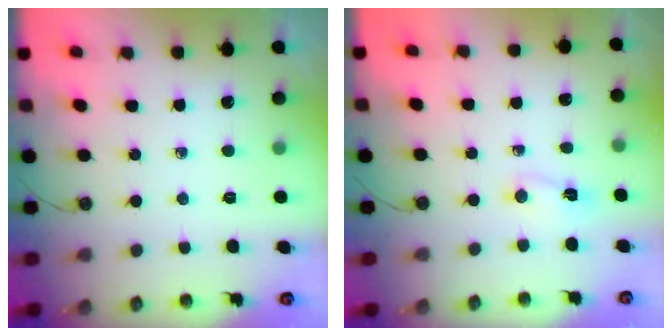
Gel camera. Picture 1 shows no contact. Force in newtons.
{"total": 2.0, "press": 1.6, "slide": 1.2}